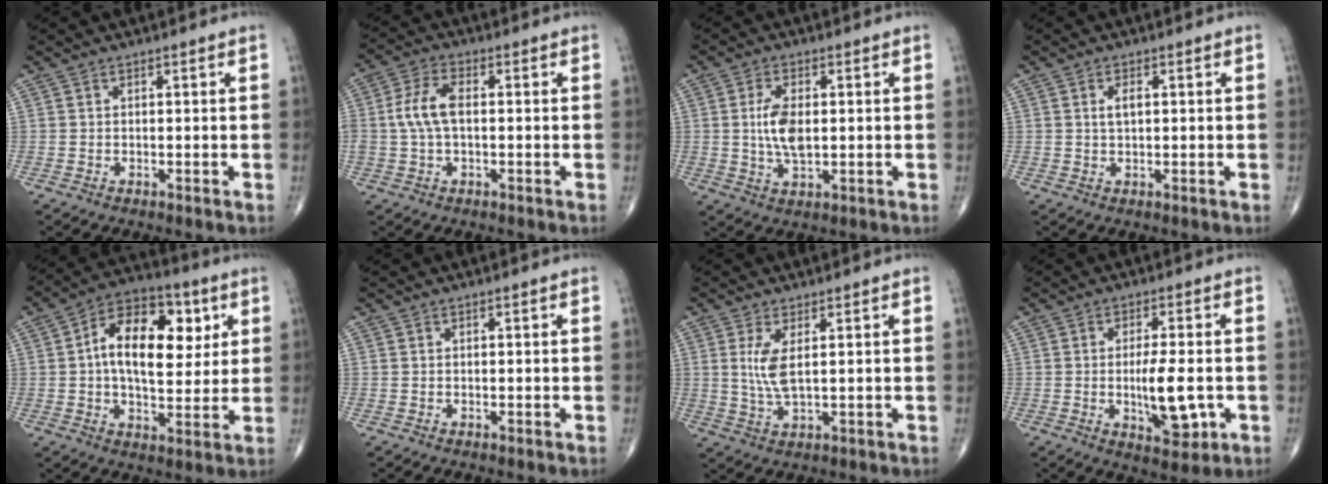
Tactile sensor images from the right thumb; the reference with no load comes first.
{"total": 6.9, "force": [0.1, 3.8, 5.8], "torque": [-0.130, 0.019, -0.002]}
{"total": 6.8, "force": [0.5, 3.4, 5.9], "torque": [-0.115, -0.005, 0.009]}
{"total": 2.3, "force": [0.5, 1.1, 2.0], "torque": [-0.037, 0.001, 0.010]}
{"total": 16.8, "force": [3.6, 9.7, 13.3], "torque": [-0.178, 0.007, 0.051]}
{"total": 0.0}
{"total": 5.0, "force": [1.1, 1.4, 4.7], "torque": [-0.105, -0.014, 0.029]}
{"total": 9.0, "force": [-1.5, 3.3, 8.2], "torque": [-0.124, -0.004, -0.015]}